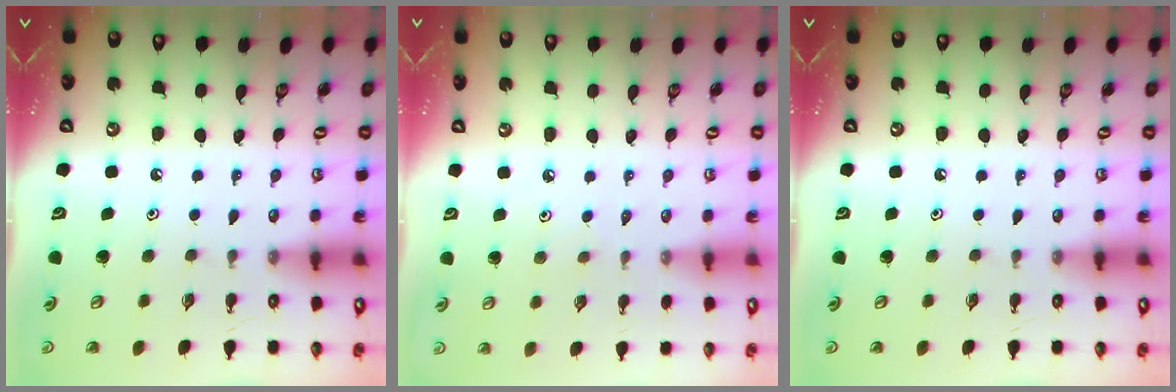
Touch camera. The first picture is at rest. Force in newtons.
{"total": 2.7, "press": 2.6, "slide": 0.6}
{"total": 0.0}